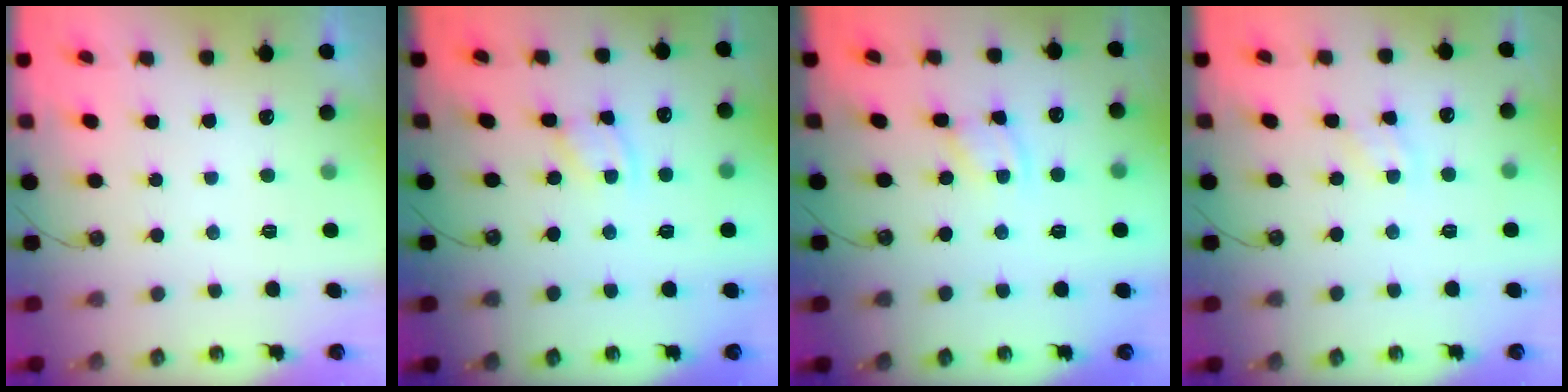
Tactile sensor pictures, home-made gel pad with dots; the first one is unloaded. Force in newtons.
{"total": 2.1, "press": 2.1, "slide": 0.0}
{"total": 1.9, "press": 1.8, "slide": 0.3}
{"total": 2.6, "press": 2.6, "slide": 0.4}